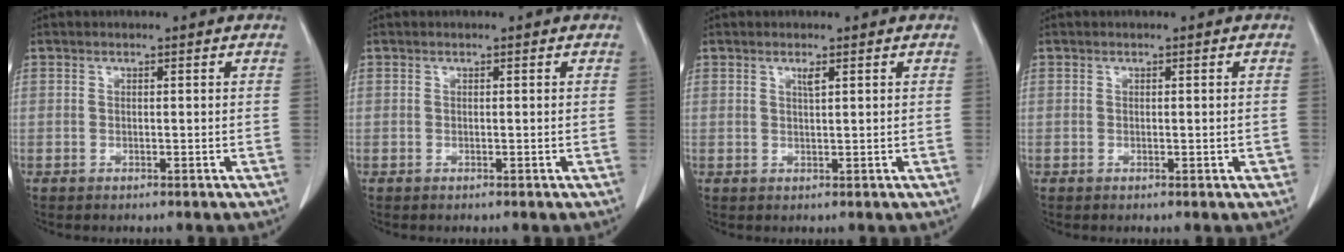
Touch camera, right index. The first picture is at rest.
{"total": 0.0}
{"total": 1.1, "force": [0.6, 0.0, 0.9], "torque": [-0.019, -0.002, 0.012]}
{"total": 1.2, "force": [-0.3, 0.4, 1.1], "torque": [-0.011, -0.001, -0.001]}